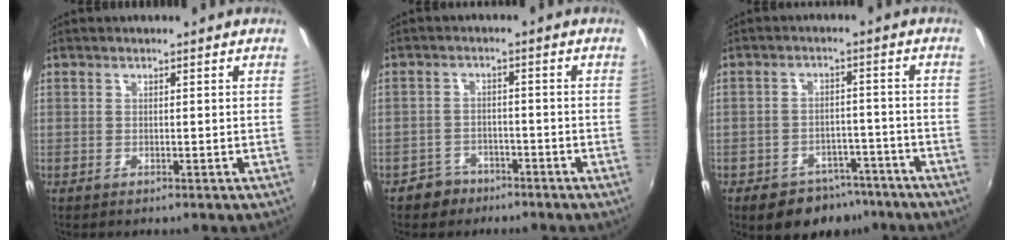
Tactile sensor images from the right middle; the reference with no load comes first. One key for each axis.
{"total": 4.6, "fx": -3.3, "fy": 3.1, "fz": 0.4, "tx": -0.024, "ty": 0.010, "tz": -0.055}
{"total": 10.2, "fx": -7.2, "fy": 6.3, "fz": 3.6, "tx": -0.078, "ty": 0.017, "tz": -0.088}